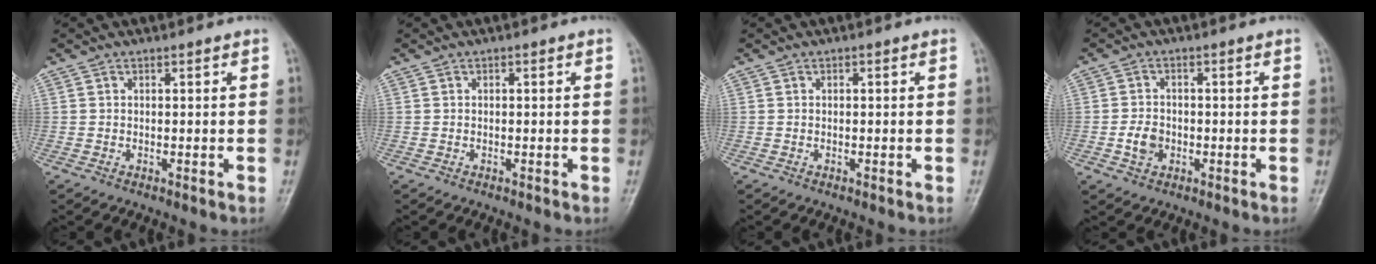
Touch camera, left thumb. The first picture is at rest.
{"total": 0.0}
{"total": 0.0}
{"total": 3.5, "force": [-0.8, 2.8, 2.0], "torque": [-0.030, 0.007, -0.015]}